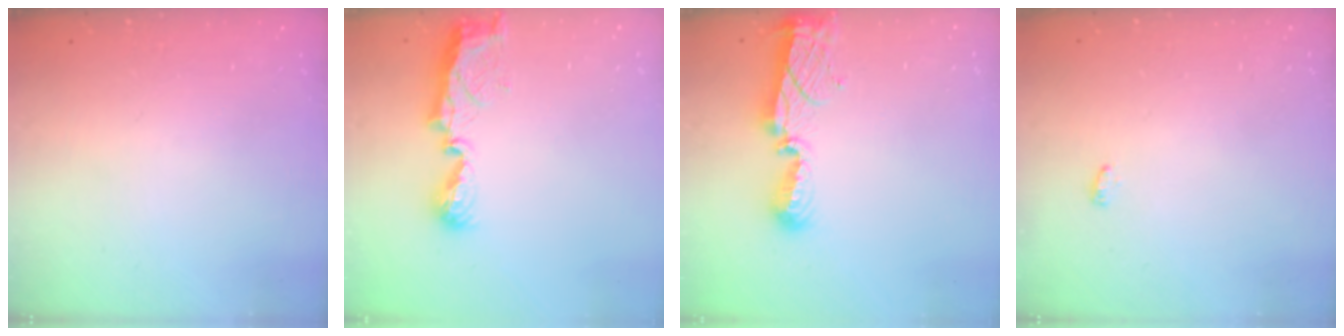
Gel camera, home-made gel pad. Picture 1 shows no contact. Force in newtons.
{"total": 8.0, "press": 8.0, "slide": 0.1}
{"total": 8.4, "press": 8.4, "slide": 0.8}
{"total": 6.5, "press": 3.1, "slide": 5.7}